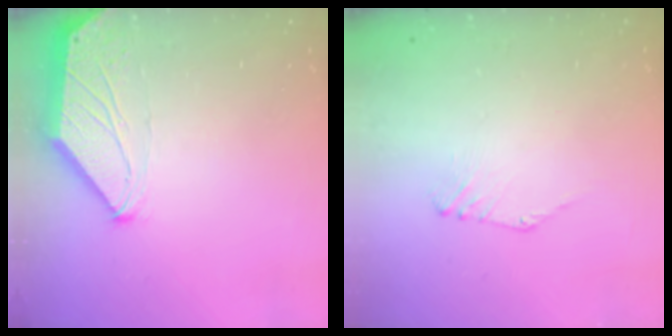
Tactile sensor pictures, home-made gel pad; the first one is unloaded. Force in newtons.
{"total": 0.6, "press": 0.5, "slide": 0.3}